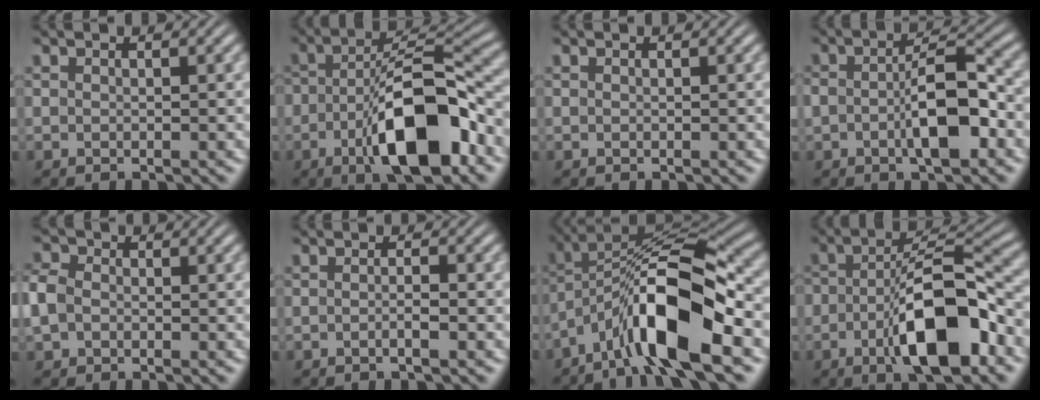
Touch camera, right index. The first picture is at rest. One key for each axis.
{"total": 10.0, "fx": -3.1, "fy": 3.5, "fz": 8.8, "tx": -0.134, "ty": -0.003, "tz": -0.049}
{"total": 0.0}
{"total": 5.4, "fx": -1.2, "fy": 2.1, "fz": 4.8, "tx": -0.078, "ty": 0.000, "tz": -0.022}
{"total": 3.0, "fx": -0.3, "fy": 2.6, "fz": 1.4, "tx": -0.051, "ty": -0.012, "tz": -0.001}
{"total": 1.1, "fx": -0.6, "fy": 0.0, "fz": 0.9, "tx": -0.010, "ty": 0.003, "tz": -0.018}
{"total": 10.4, "fx": -1.3, "fy": 4.7, "fz": 9.2, "tx": -0.154, "ty": -0.013, "tz": -0.016}
{"total": 8.9, "fx": -2.7, "fy": 3.0, "fz": 7.9, "tx": -0.120, "ty": -0.002, "tz": -0.044}